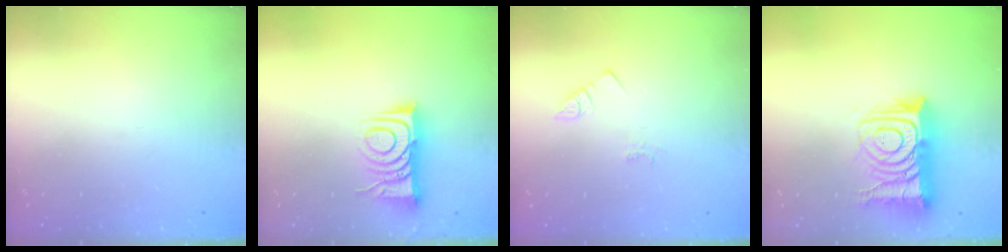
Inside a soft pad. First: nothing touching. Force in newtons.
{"total": 9.8, "press": 9.8, "slide": 1.2}
{"total": 1.4, "press": 1.4, "slide": 0.3}
{"total": 17.6, "press": 17.5, "slide": 1.6}